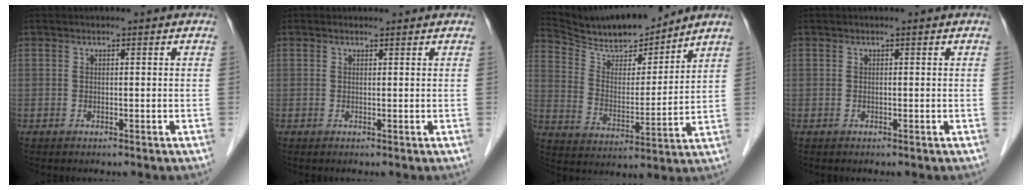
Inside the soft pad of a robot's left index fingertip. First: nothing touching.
{"total": 0.7, "force": [0.7, 0.2, 0.0], "torque": [-0.011, 0.001, 0.008]}
{"total": 13.5, "force": [12.6, 1.7, 4.6], "torque": [-0.087, -0.003, 0.225]}
{"total": 0.0}